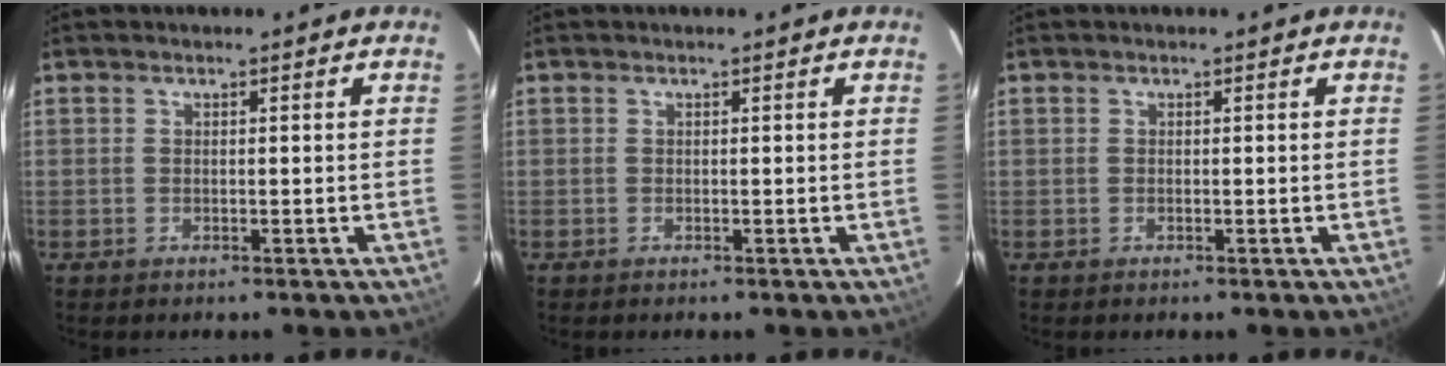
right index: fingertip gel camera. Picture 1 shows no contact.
{"total": 0.0}
{"total": 0.0}